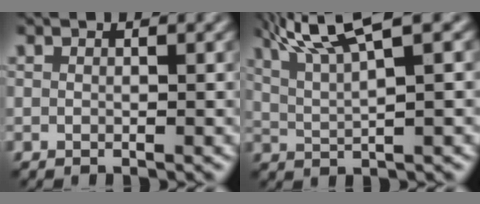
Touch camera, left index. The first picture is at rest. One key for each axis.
{"total": 5.9, "fx": 3.8, "fy": 1.0, "fz": 4.4, "tx": -0.078, "ty": 0.016, "tz": 0.067}